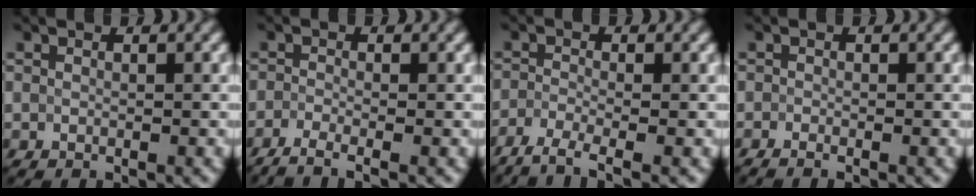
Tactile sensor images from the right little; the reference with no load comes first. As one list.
[{"total": 2.6, "force": [-2.4, 0.1, 0.9], "torque": [-0.014, -0.006, -0.050]}, {"total": 3.3, "force": [-3.1, 0.2, 1.3], "torque": [-0.025, -0.005, -0.061]}, {"total": 1.3, "force": [-1.3, -0.1, 0.1], "torque": [0.003, -0.011, -0.014]}]